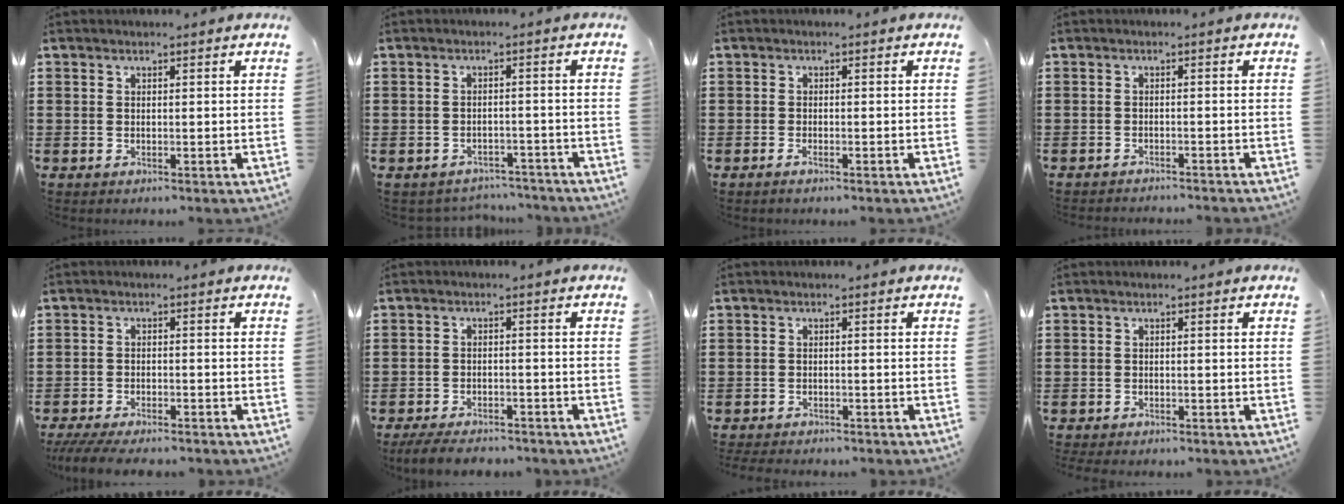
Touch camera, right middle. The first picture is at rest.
{"total": 2.4, "force": [-2.4, 0.5, -0.1], "torque": [-0.008, -0.001, -0.052]}
{"total": 0.9, "force": [-0.6, 0.1, 0.6], "torque": [-0.014, -0.004, -0.010]}
{"total": 1.3, "force": [-1.3, -0.1, 0.1], "torque": [-0.005, 0.001, -0.025]}
{"total": 3.7, "force": [-3.6, 0.3, 1.1], "torque": [-0.035, -0.008, -0.076]}
{"total": 3.8, "force": [-3.6, 0.7, 1.0], "torque": [-0.024, 0.000, -0.074]}
{"total": 1.8, "force": [-1.8, 0.1, 0.1], "torque": [-0.008, -0.002, -0.039]}
{"total": 0.9, "force": [-0.9, 0.1, 0.1], "torque": [-0.006, -0.002, -0.018]}